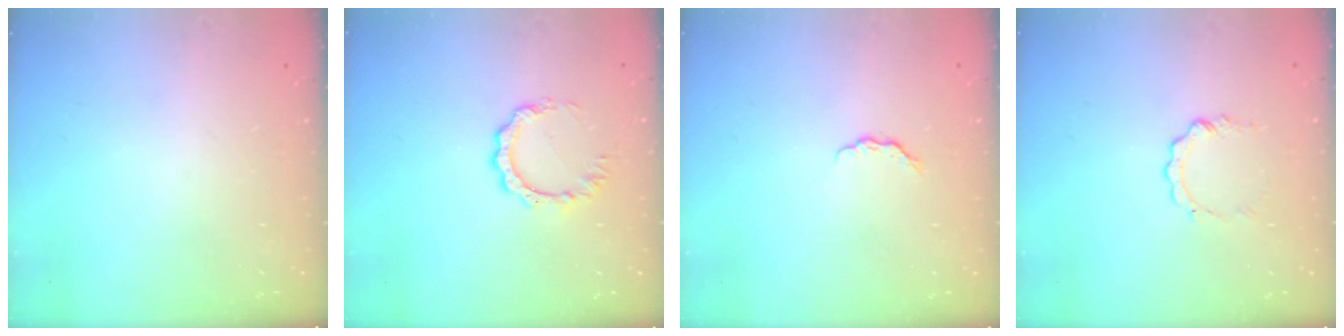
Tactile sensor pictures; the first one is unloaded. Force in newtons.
{"total": 6.1, "press": 6.1, "slide": 0.4}
{"total": 3.2, "press": 3.2, "slide": 0.3}
{"total": 3.9, "press": 3.9, "slide": 0.5}